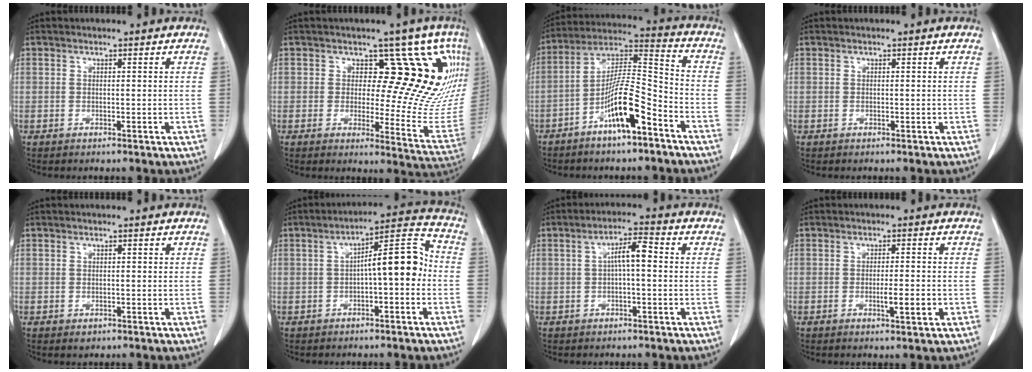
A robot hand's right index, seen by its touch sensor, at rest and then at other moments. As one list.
[{"total": 16.5, "force": [8.1, 7.8, 12.0], "torque": [-0.130, -0.019, 0.072]}, {"total": 12.3, "force": [-6.6, 1.8, 10.2], "torque": [-0.196, 0.007, -0.119]}, {"total": 0.0}, {"total": 0.9, "force": [-0.3, 0.8, 0.3], "torque": [-0.002, 0.003, 0.001]}, {"total": 9.2, "force": [-0.8, 2.2, 8.9], "torque": [-0.128, 0.038, -0.011]}, {"total": 4.5, "force": [0.2, 0.9, 4.4], "torque": [-0.077, 0.015, 0.002]}, {"total": 3.5, "force": [-1.1, 0.3, 3.3], "torque": [-0.053, -0.003, -0.015]}]